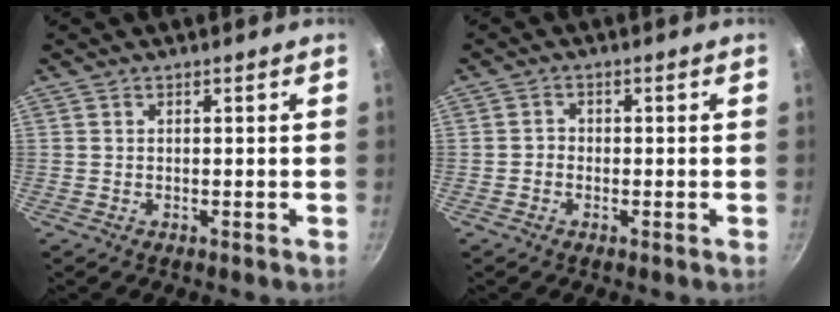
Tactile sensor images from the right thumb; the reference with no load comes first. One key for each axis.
{"total": 1.6, "fx": -0.6, "fy": 1.3, "fz": 0.6, "tx": -0.006, "ty": 0.008, "tz": -0.016}